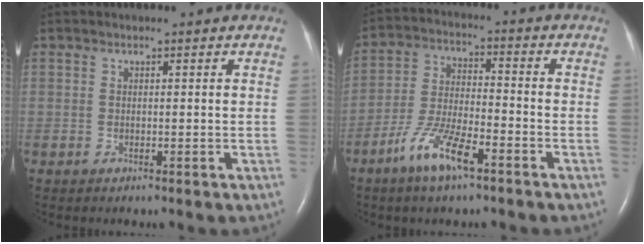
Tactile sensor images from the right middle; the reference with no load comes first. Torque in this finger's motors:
{"motor_torque": [1.13, -1.01, 0.47, 0.18]}